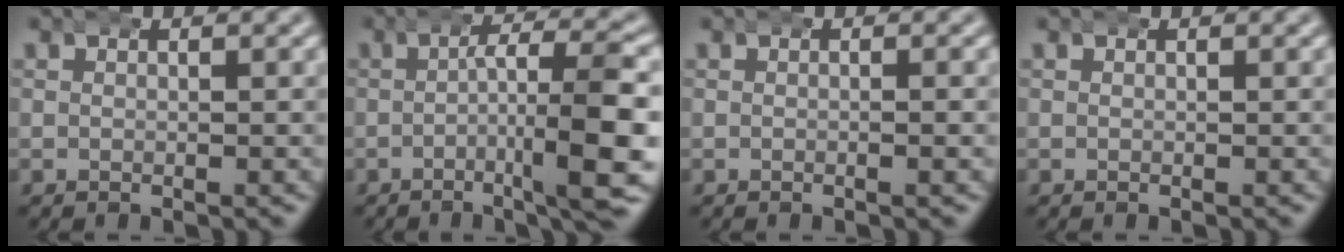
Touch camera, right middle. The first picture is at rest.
{"total": 7.0, "force": [-1.5, 1.3, 6.7], "torque": [-0.097, 0.001, -0.027]}
{"total": 0.6, "force": [0.0, 0.1, 0.6], "torque": [-0.009, 0.004, -0.003]}
{"total": 0.0}